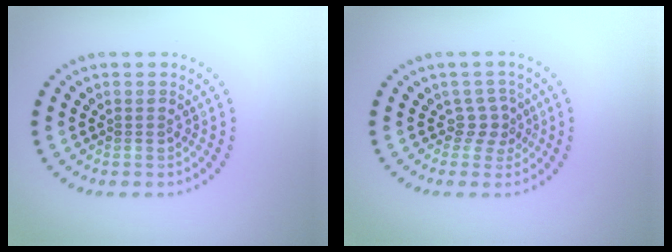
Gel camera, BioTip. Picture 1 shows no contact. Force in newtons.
{"total": 2.0, "press": 1.3, "slide": 1.5}